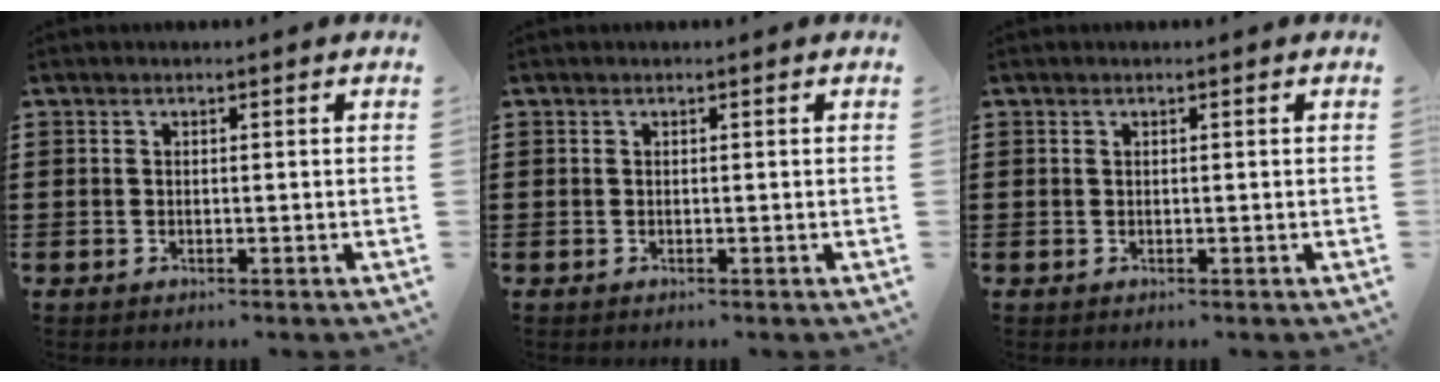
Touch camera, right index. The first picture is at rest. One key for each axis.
{"total": 0.0}
{"total": 0.0}